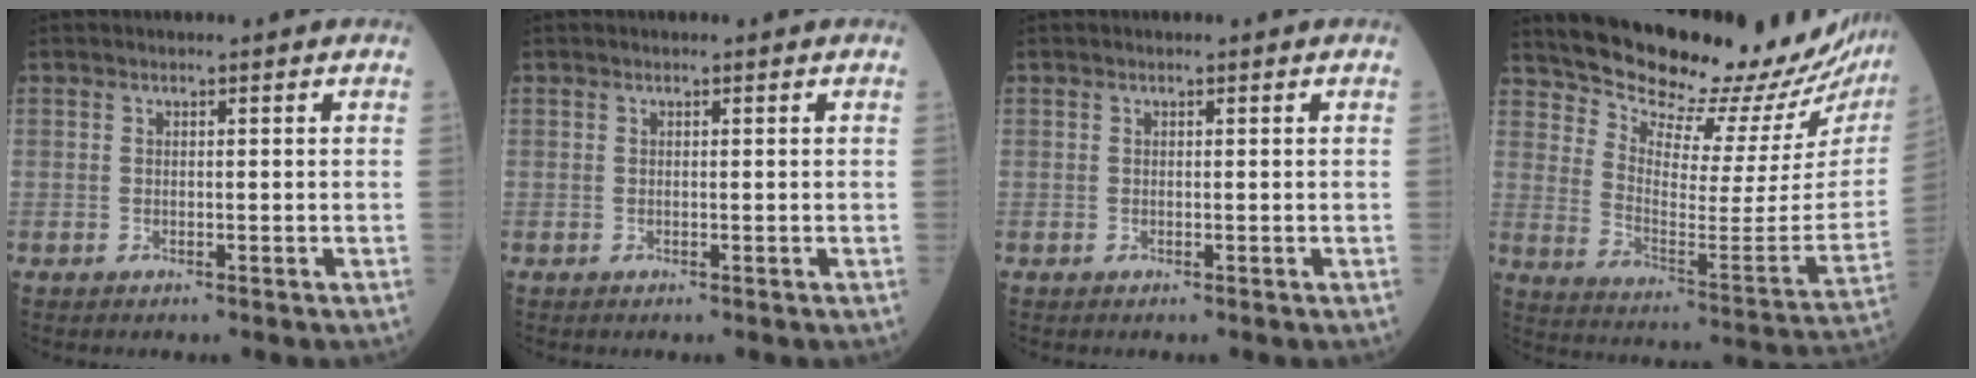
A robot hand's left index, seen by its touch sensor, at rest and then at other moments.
{"total": 0.0}
{"total": 0.0}
{"total": 22.9, "force": [21.8, 3.5, 6.4], "torque": [-0.108, -0.107, 0.281]}